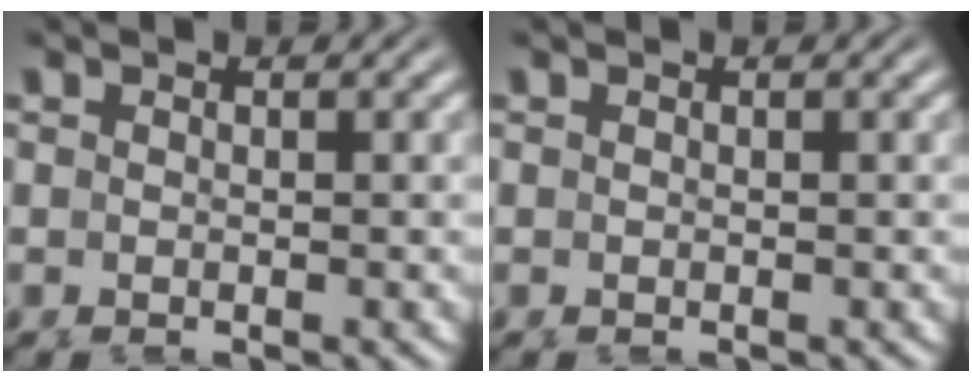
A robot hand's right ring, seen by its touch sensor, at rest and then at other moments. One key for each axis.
{"total": 0.0}